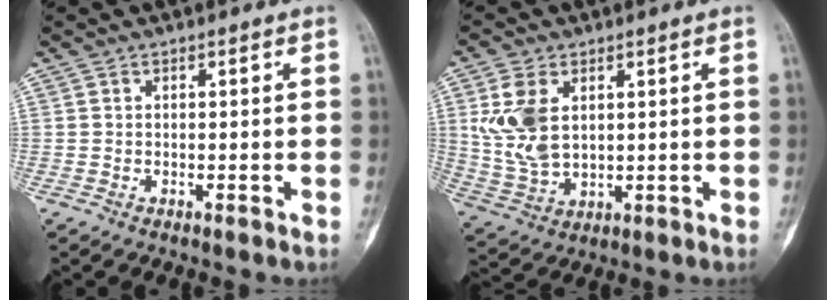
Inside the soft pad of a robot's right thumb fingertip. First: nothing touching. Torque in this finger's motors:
{"motor_torque": [0.44, 1.84, 0.88, 0.42, 0.09]}